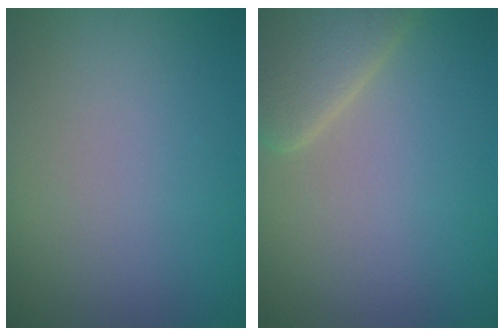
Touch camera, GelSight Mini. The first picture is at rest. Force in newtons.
{"total": 4.8, "press": 4.8, "slide": 0.5}